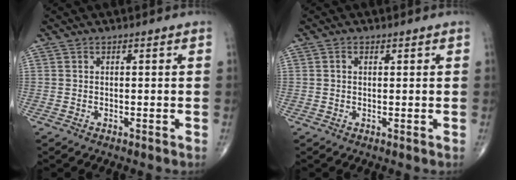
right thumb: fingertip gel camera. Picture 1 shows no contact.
{"total": 0.8, "force": [0.3, 0.7, 0.4], "torque": [-0.007, 0.001, 0.004]}